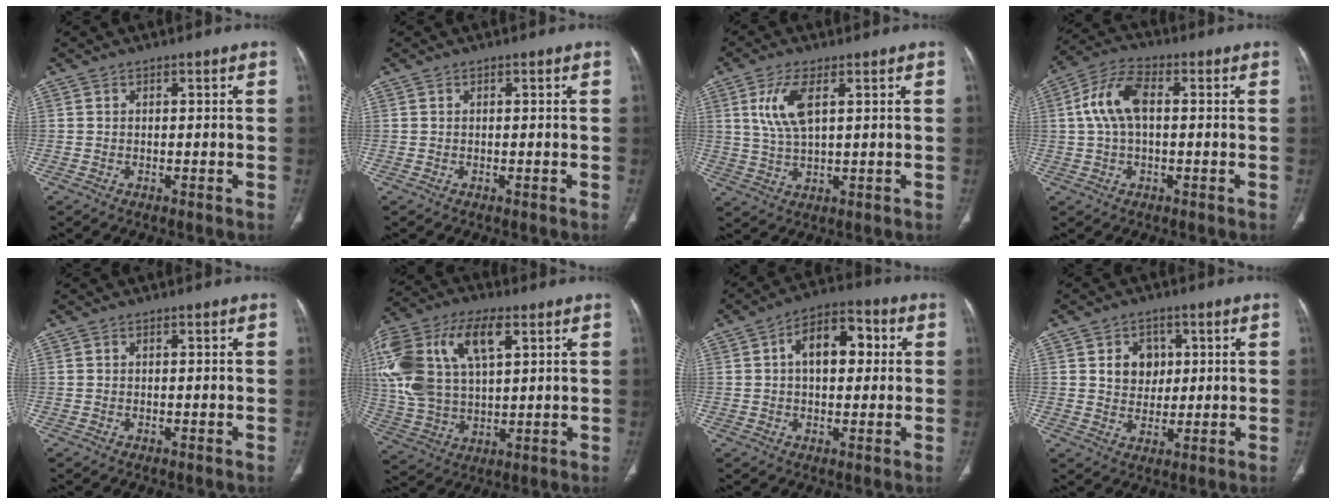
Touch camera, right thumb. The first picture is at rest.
{"total": 0.0}
{"total": 7.4, "force": [2.5, 2.8, 6.4], "torque": [-0.144, -0.010, 0.055]}
{"total": 9.0, "force": [0.9, 4.8, 7.6], "torque": [-0.162, 0.026, 0.014]}
{"total": 0.0}
{"total": 23.5, "force": [7.9, 12.7, 18.1], "torque": [-0.406, 0.016, 0.146]}
{"total": 10.8, "force": [2.1, 6.4, 8.5], "torque": [-0.108, 0.023, 0.026]}
{"total": 6.2, "force": [1.7, 5.2, 3.0], "torque": [-0.016, -0.007, 0.029]}